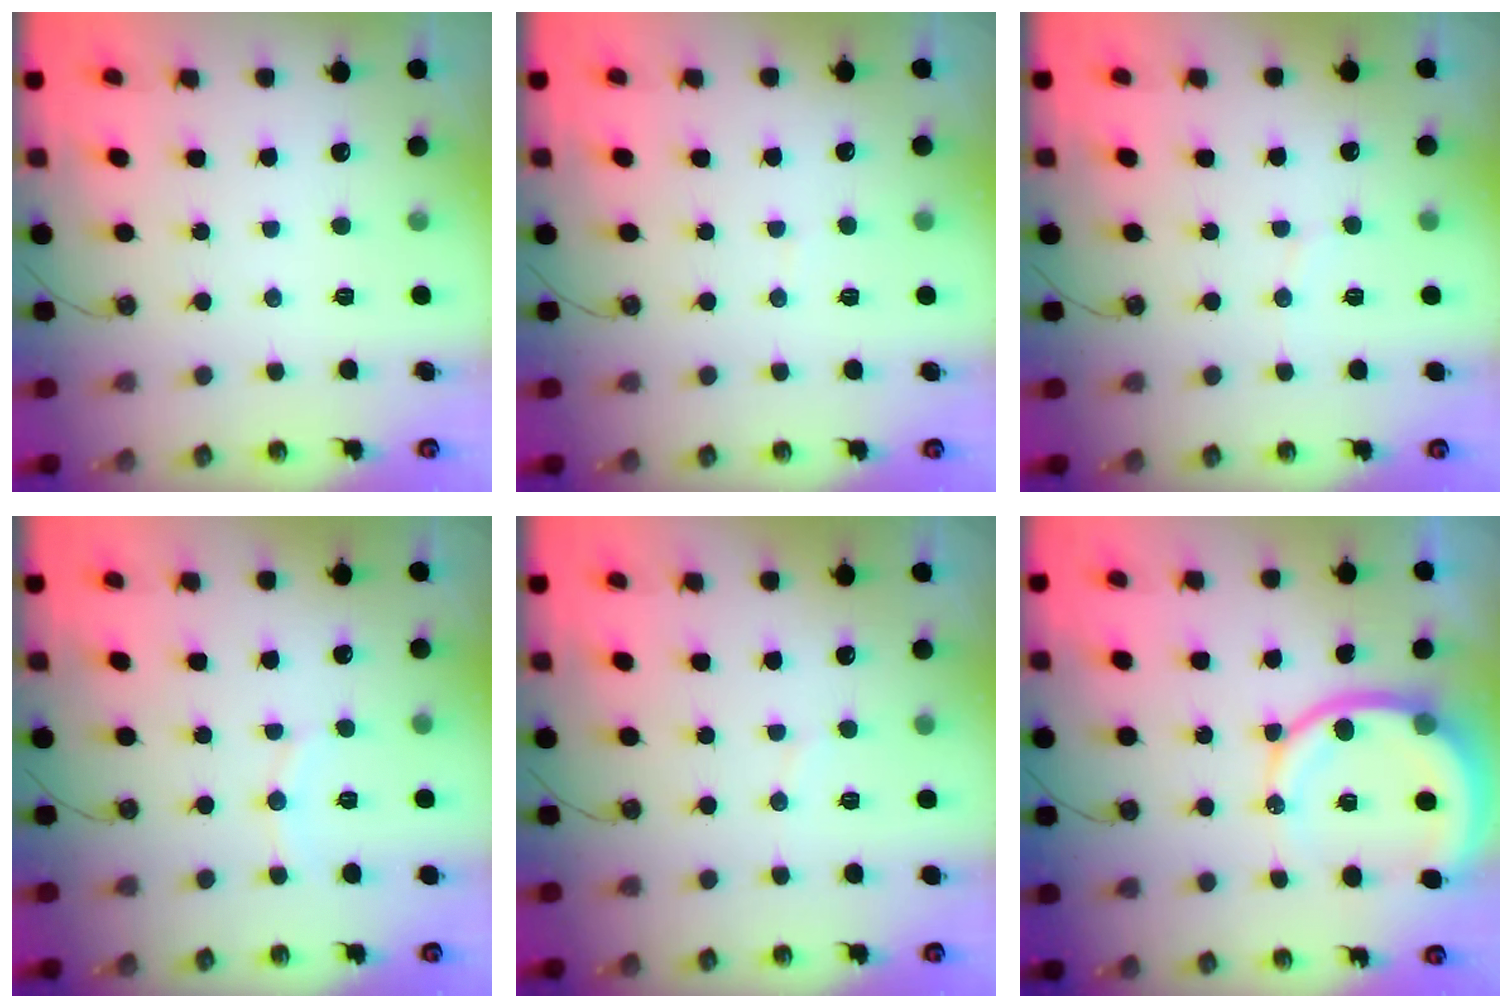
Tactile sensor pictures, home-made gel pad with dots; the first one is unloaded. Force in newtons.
{"total": 2.6, "press": 2.6, "slide": 0.2}
{"total": 3.4, "press": 3.4, "slide": 0.2}
{"total": 6.3, "press": 6.2, "slide": 1.3}
{"total": 2.6, "press": 2.6, "slide": 0.3}
{"total": 12.3, "press": 12.2, "slide": 1.6}